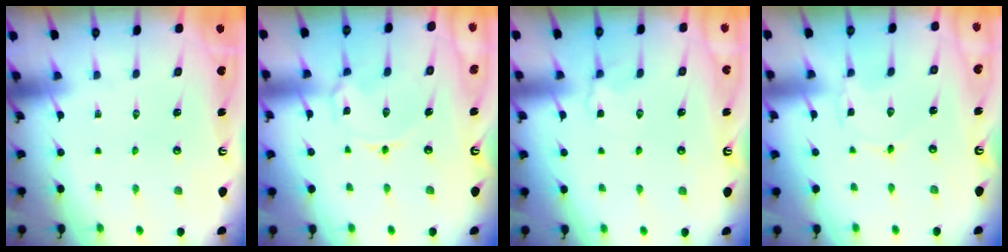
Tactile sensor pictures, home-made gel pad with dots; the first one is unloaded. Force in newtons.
{"total": 2.8, "press": 2.7, "slide": 0.5}
{"total": 2.3, "press": 2.0, "slide": 1.2}
{"total": 0.7, "press": 0.7, "slide": 0.1}